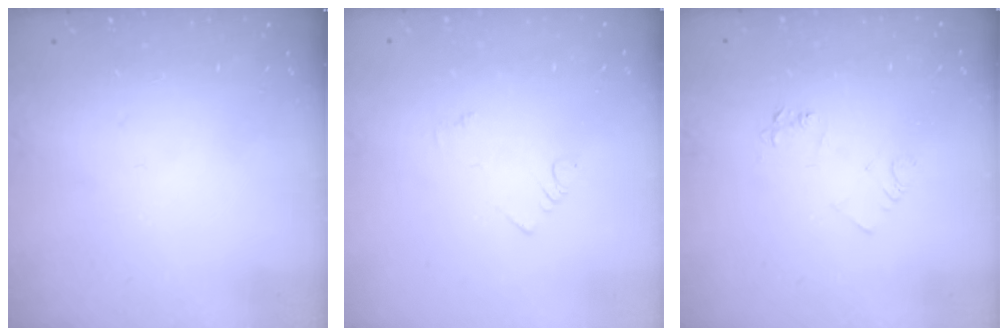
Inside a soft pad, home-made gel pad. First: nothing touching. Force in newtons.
{"total": 1.1, "press": 1.1, "slide": 0.3}
{"total": 4.6, "press": 4.6, "slide": 0.5}